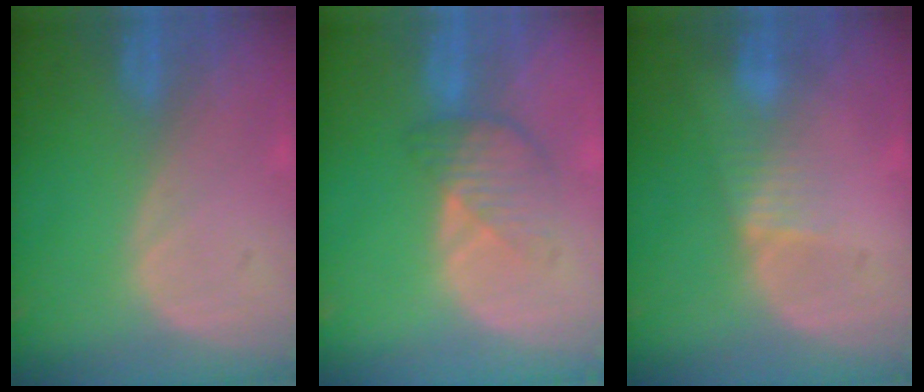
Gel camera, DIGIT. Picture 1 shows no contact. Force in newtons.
{"total": 4.5, "press": 4.0, "slide": 2.1}
{"total": 2.6, "press": 2.4, "slide": 0.9}